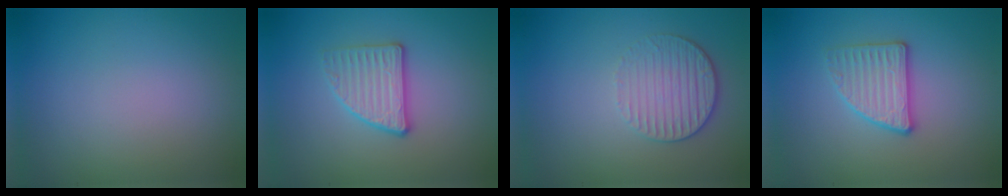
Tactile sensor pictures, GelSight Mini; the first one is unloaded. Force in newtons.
{"total": 2.8, "press": 2.7, "slide": 0.7}
{"total": 3.3, "press": 2.8, "slide": 1.8}
{"total": 2.9, "press": 2.8, "slide": 0.7}